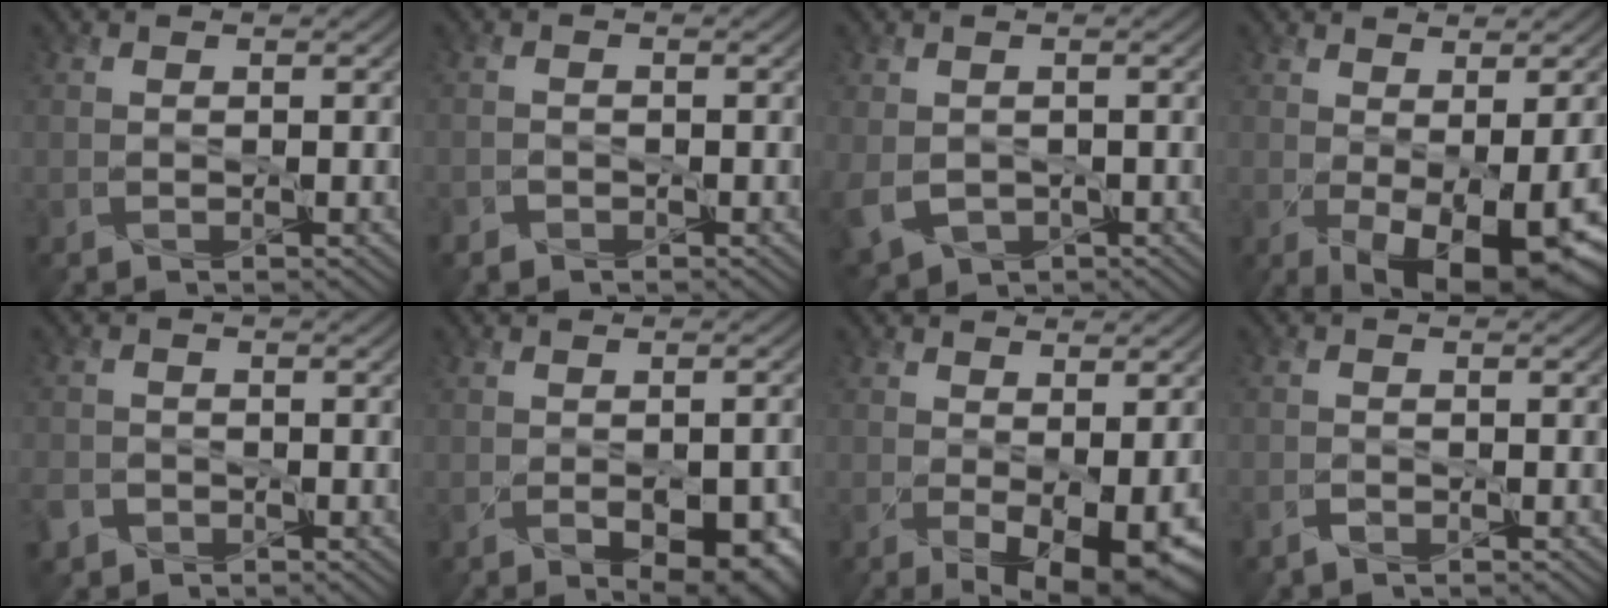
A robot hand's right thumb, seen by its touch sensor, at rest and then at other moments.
{"total": 1.3, "force": [-1.0, 0.8, 0.1], "torque": [-0.001, -0.002, -0.023]}
{"total": 5.0, "force": [-1.0, 4.0, 2.9], "torque": [-0.087, -0.025, -0.015]}
{"total": 9.6, "force": [-2.7, 3.8, 8.4], "torque": [-0.141, -0.027, -0.020]}
{"total": 2.9, "force": [-1.8, 2.1, 0.9], "torque": [-0.030, -0.010, -0.042]}
{"total": 6.3, "force": [-2.2, 3.4, 4.9], "torque": [-0.071, -0.027, -0.010]}
{"total": 6.6, "force": [-1.4, 2.8, 5.8], "torque": [-0.102, -0.027, -0.003]}
{"total": 1.4, "force": [-1.1, 0.7, 0.5], "torque": [-0.013, -0.002, -0.025]}